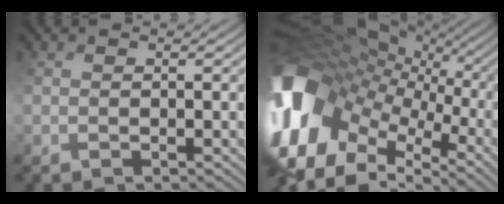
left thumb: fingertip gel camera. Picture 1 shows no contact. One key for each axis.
{"total": 17.5, "fx": -1.7, "fy": 11.8, "fz": 12.9, "tx": -0.313, "ty": 0.001, "tz": -0.017}